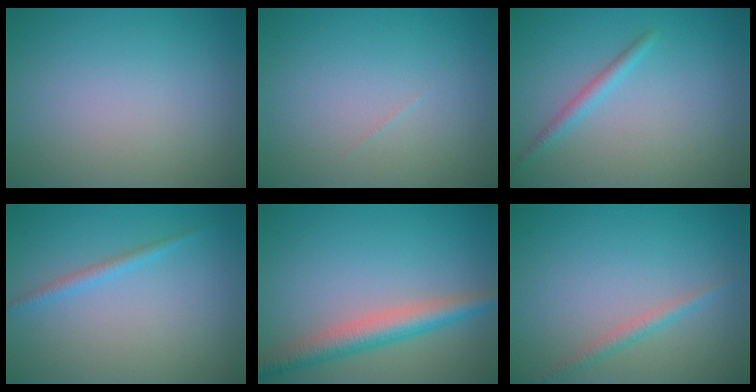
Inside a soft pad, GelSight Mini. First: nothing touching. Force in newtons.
{"total": 0.0}
{"total": 1.4, "press": 1.4, "slide": 0.0}
{"total": 1.2, "press": 1.2, "slide": 0.1}
{"total": 4.2, "press": 4.2, "slide": 0.0}
{"total": 1.4, "press": 1.4, "slide": 0.0}